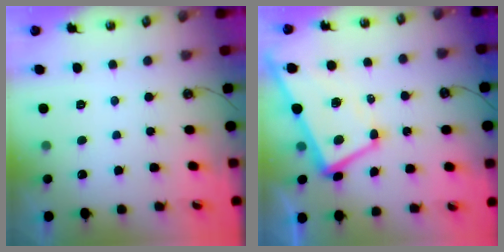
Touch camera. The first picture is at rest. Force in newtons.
{"total": 2.0, "press": 1.7, "slide": 1.1}